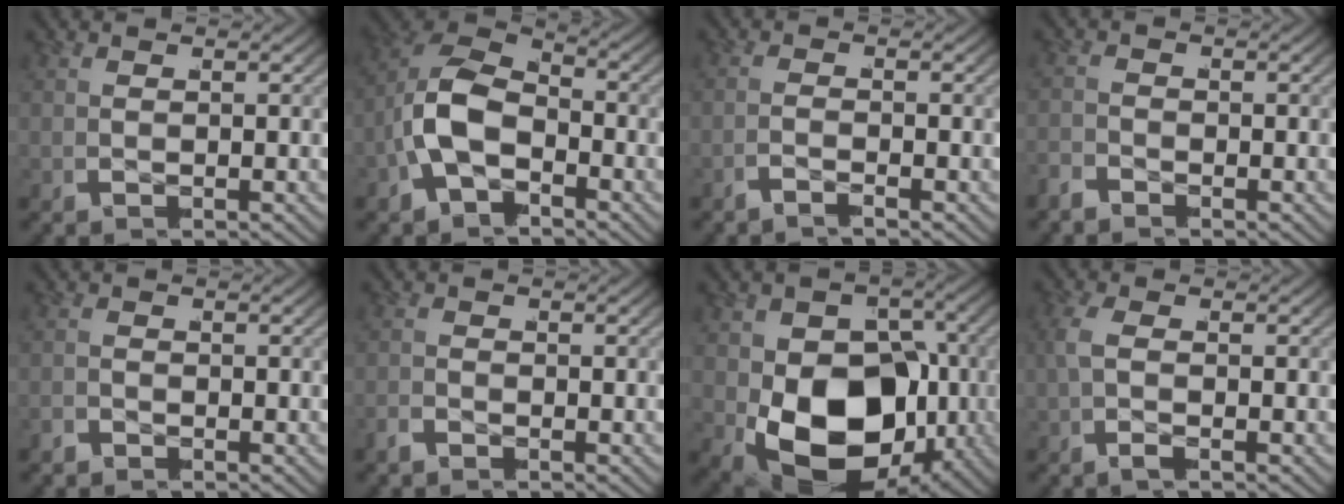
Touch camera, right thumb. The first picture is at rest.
{"total": 10.2, "force": [-1.0, 8.0, 6.1], "torque": [-0.171, -0.025, -0.014]}
{"total": 1.6, "force": [-1.3, -0.8, -0.3], "torque": [0.009, 0.008, -0.038]}
{"total": 1.4, "force": [-1.3, -0.2, -0.6], "torque": [0.015, 0.004, -0.034]}
{"total": 1.1, "force": [-1.0, 0.1, -0.6], "torque": [0.010, -0.001, -0.021]}
{"total": 1.1, "force": [-1.0, 0.0, -0.4], "torque": [0.007, 0.003, -0.027]}
{"total": 16.6, "force": [-2.9, 11.0, 12.0], "torque": [-0.247, -0.072, -0.015]}
{"total": 1.7, "force": [-0.2, 0.9, 1.4], "torque": [-0.045, 0.002, -0.009]}